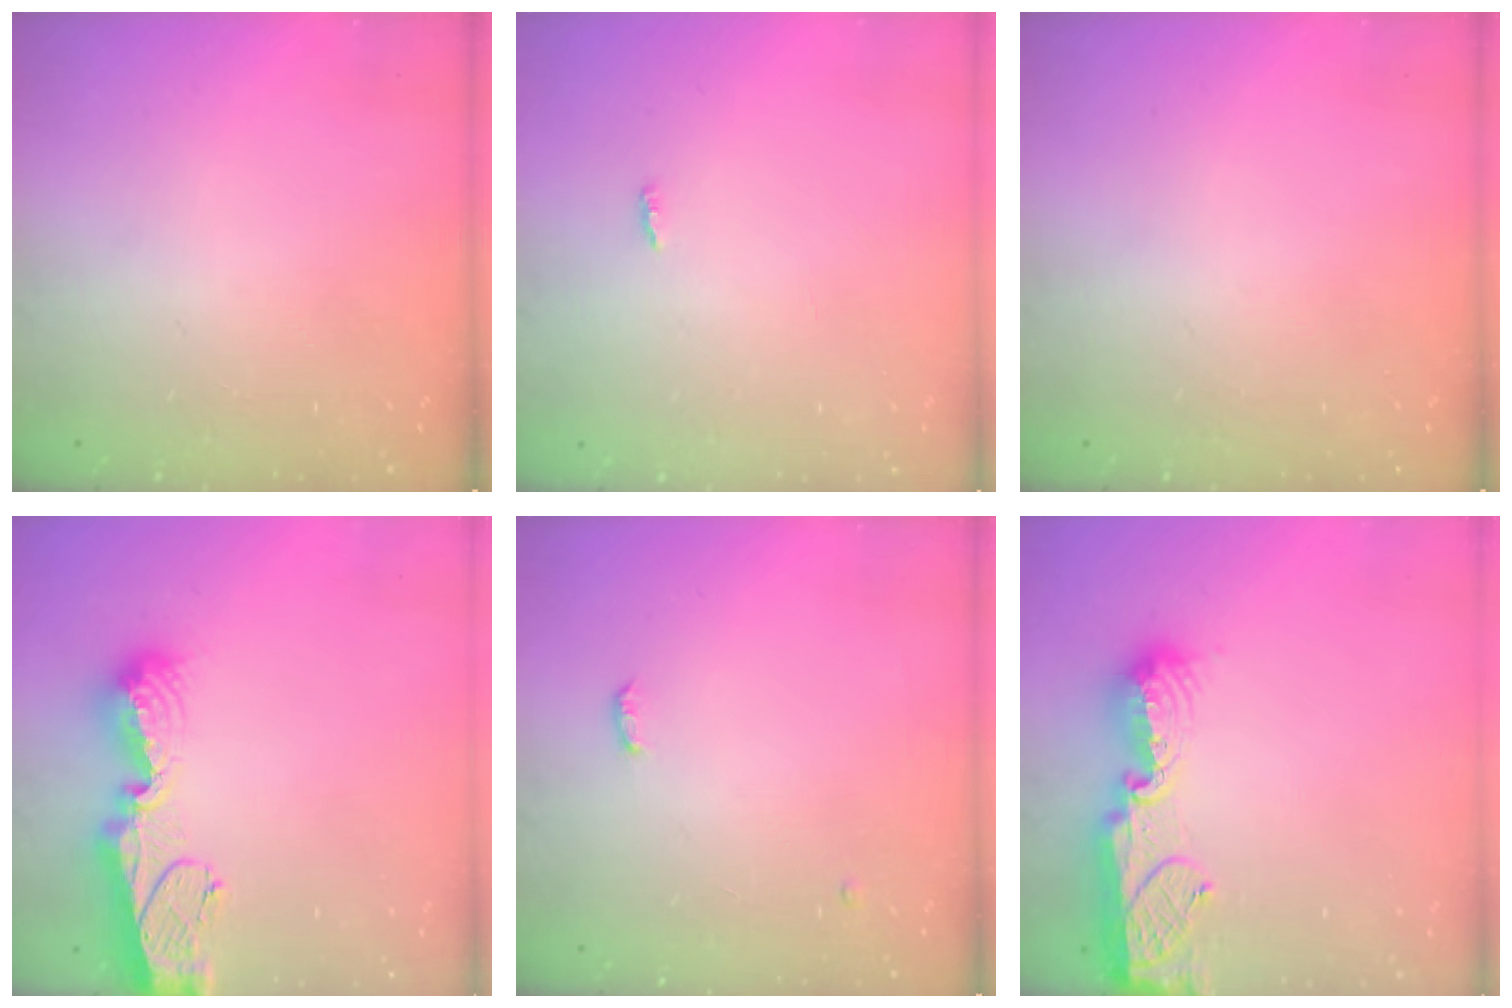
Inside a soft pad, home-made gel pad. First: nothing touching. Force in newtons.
{"total": 1.9, "press": 1.9, "slide": 0.2}
{"total": 0.0}
{"total": 11.5, "press": 11.4, "slide": 1.4}
{"total": 7.6, "press": 4.2, "slide": 6.4}
{"total": 11.0, "press": 11.0, "slide": 0.6}